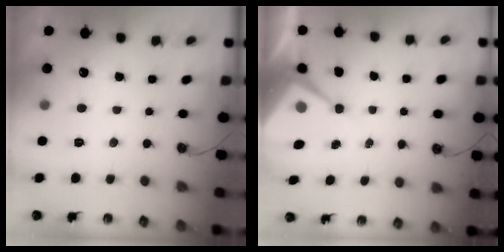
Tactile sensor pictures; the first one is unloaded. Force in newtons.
{"total": 7.9, "press": 7.9, "slide": 0.6}